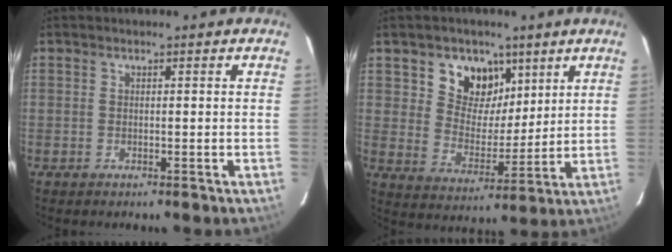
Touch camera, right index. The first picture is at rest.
{"total": 10.3, "force": [5.6, 7.8, 3.8], "torque": [-0.068, -0.005, 0.101]}